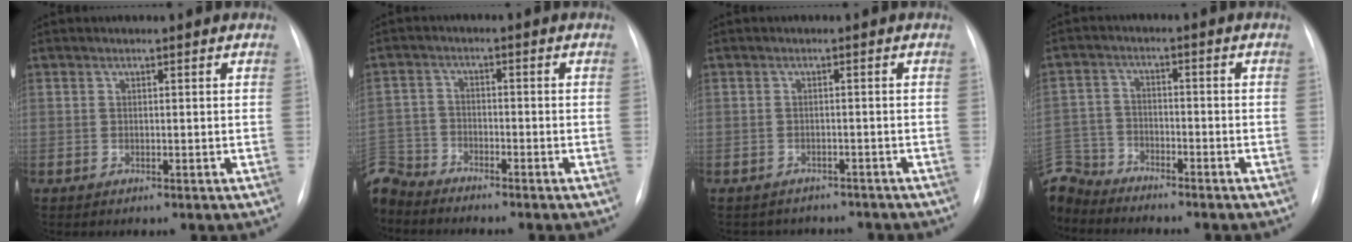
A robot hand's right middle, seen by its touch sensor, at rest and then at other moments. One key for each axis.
{"total": 7.2, "fx": -7.0, "fy": 1.9, "fz": 0.2, "tx": -0.010, "ty": -0.003, "tz": -0.138}
{"total": 6.3, "fx": -5.7, "fy": 2.7, "fz": 0.3, "tx": -0.002, "ty": 0.010, "tz": -0.064}
{"total": 9.3, "fx": -8.8, "fy": 2.9, "fz": 0.8, "tx": -0.030, "ty": 0.006, "tz": -0.169}